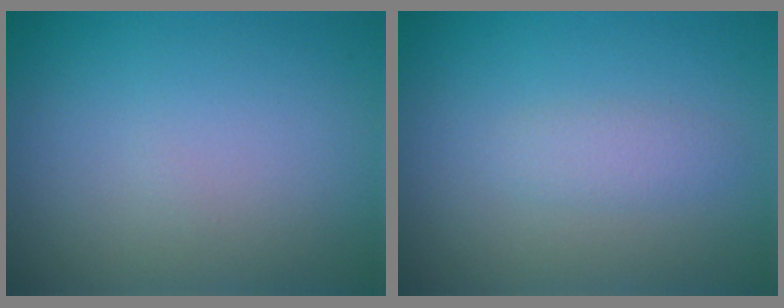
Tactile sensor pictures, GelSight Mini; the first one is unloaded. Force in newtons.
{"total": 1.4, "press": 1.4, "slide": 0.1}